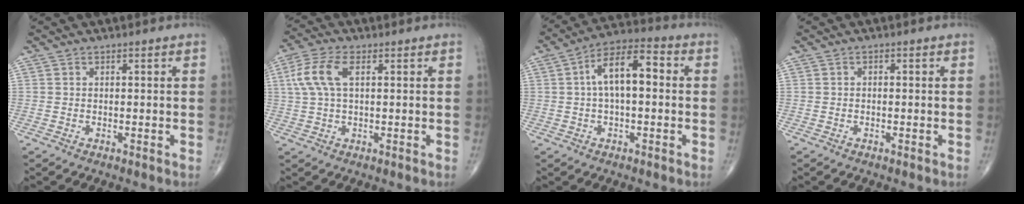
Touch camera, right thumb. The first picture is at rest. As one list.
[{"total": 7.6, "force": [1.9, 3.6, 6.4], "torque": [-0.156, 0.018, 0.037]}, {"total": 11.0, "force": [1.2, 5.1, 9.6], "torque": [-0.164, 0.035, 0.009]}, {"total": 0.7, "force": [-0.1, 0.4, 0.5], "torque": [-0.009, 0.006, -0.004]}]